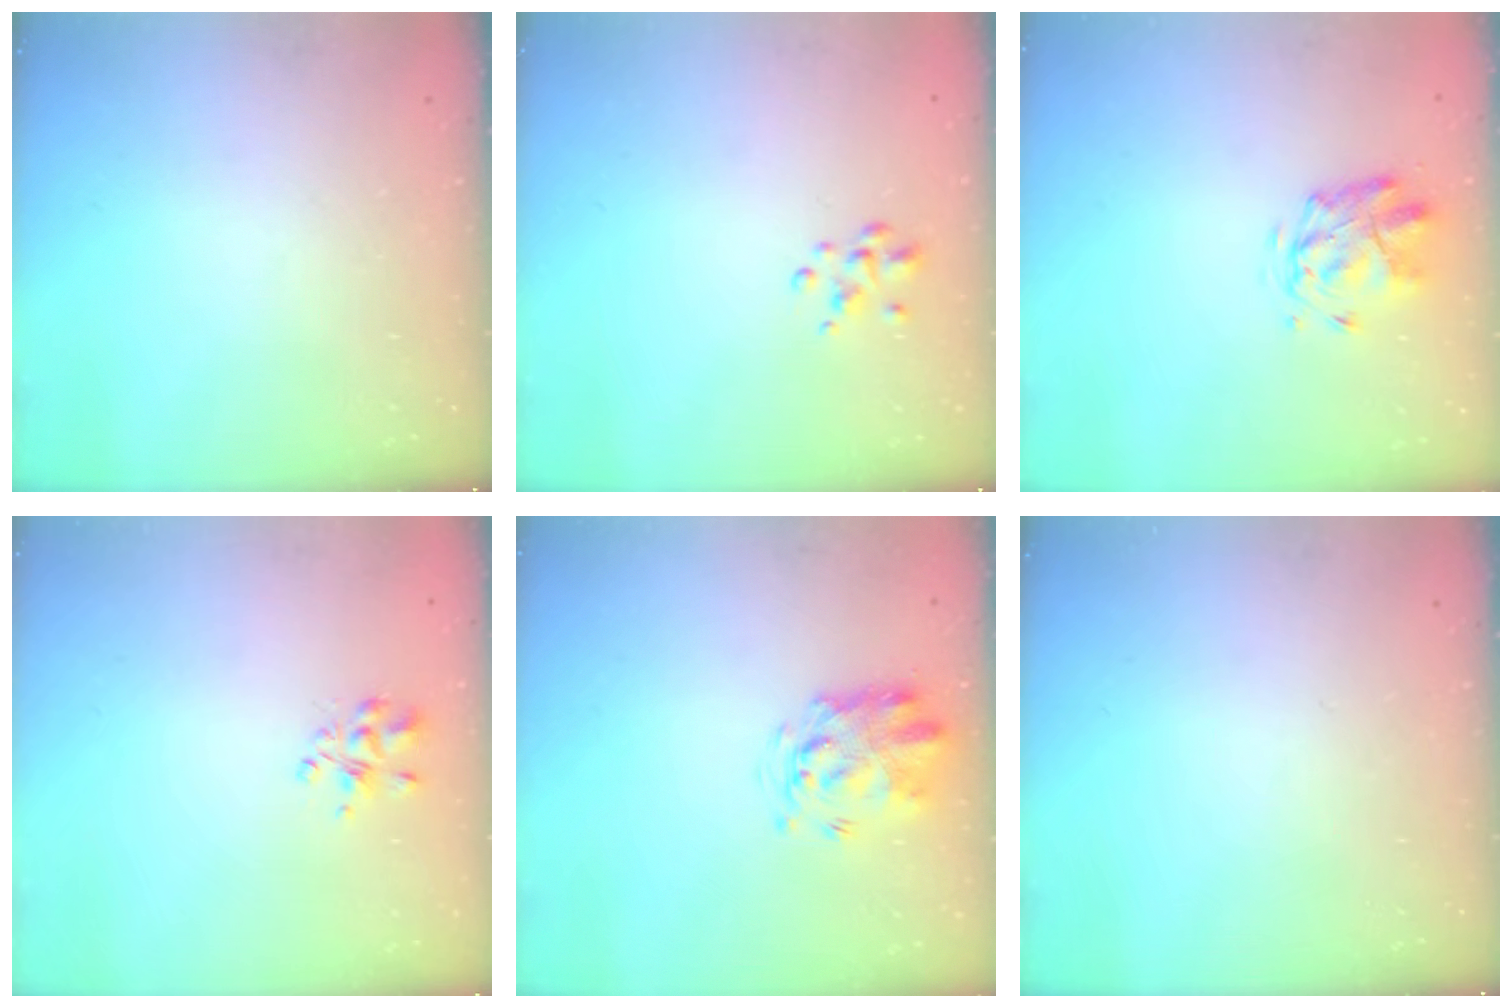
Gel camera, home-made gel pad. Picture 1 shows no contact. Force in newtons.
{"total": 2.8, "press": 2.7, "slide": 0.6}
{"total": 2.8, "press": 2.4, "slide": 1.5}
{"total": 3.2, "press": 3.2, "slide": 0.4}
{"total": 3.3, "press": 3.2, "slide": 0.8}
{"total": 0.0}